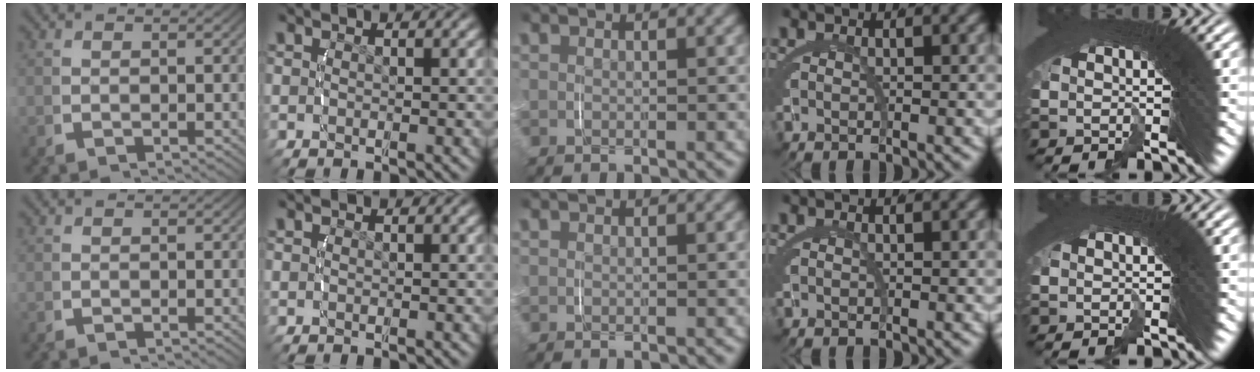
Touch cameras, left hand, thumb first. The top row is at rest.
{}